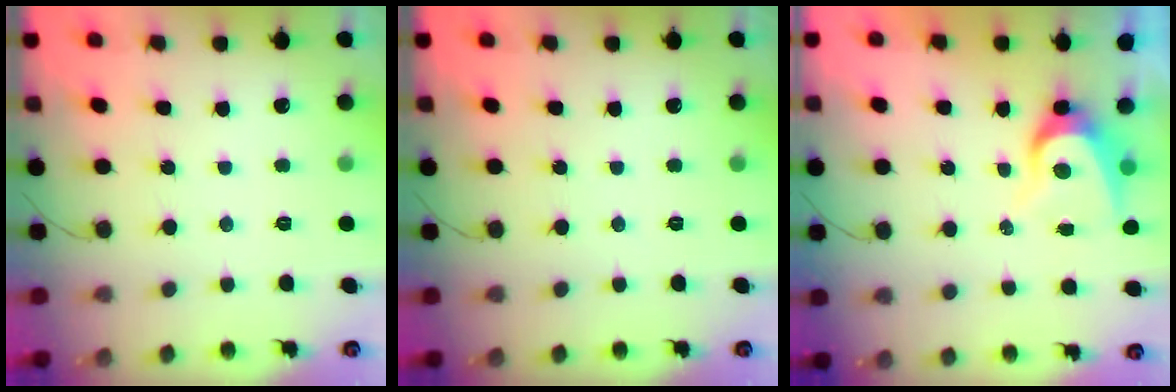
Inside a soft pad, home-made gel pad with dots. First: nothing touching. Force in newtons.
{"total": 0.0}
{"total": 6.4, "press": 6.4, "slide": 0.5}